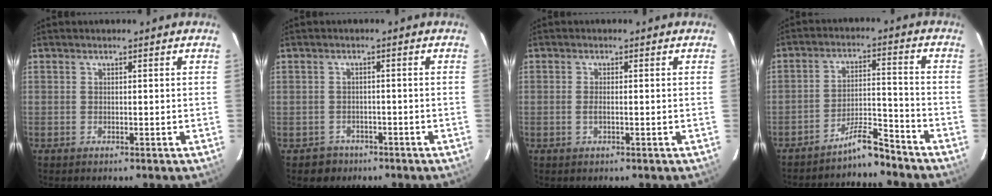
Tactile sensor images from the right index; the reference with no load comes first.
{"total": 3.6, "force": [-2.0, 3.0, -0.2], "torque": [-0.005, 0.014, -0.027]}
{"total": 1.5, "force": [-0.3, 0.3, 1.4], "torque": [-0.029, 0.000, -0.006]}
{"total": 6.5, "force": [-6.3, 0.3, 1.8], "torque": [-0.042, 0.024, -0.110]}